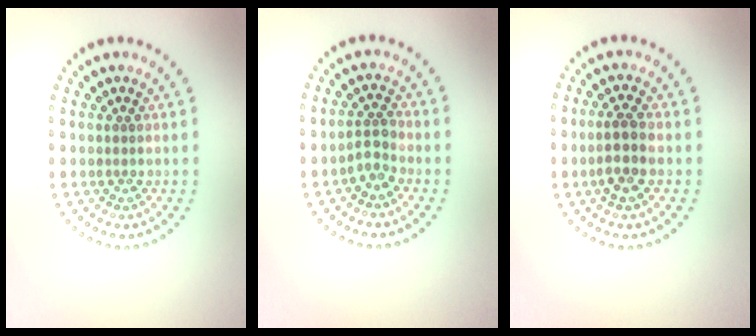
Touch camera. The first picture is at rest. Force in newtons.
{"total": 1.7, "press": 1.4, "slide": 0.9}
{"total": 2.7, "press": 2.5, "slide": 1.1}